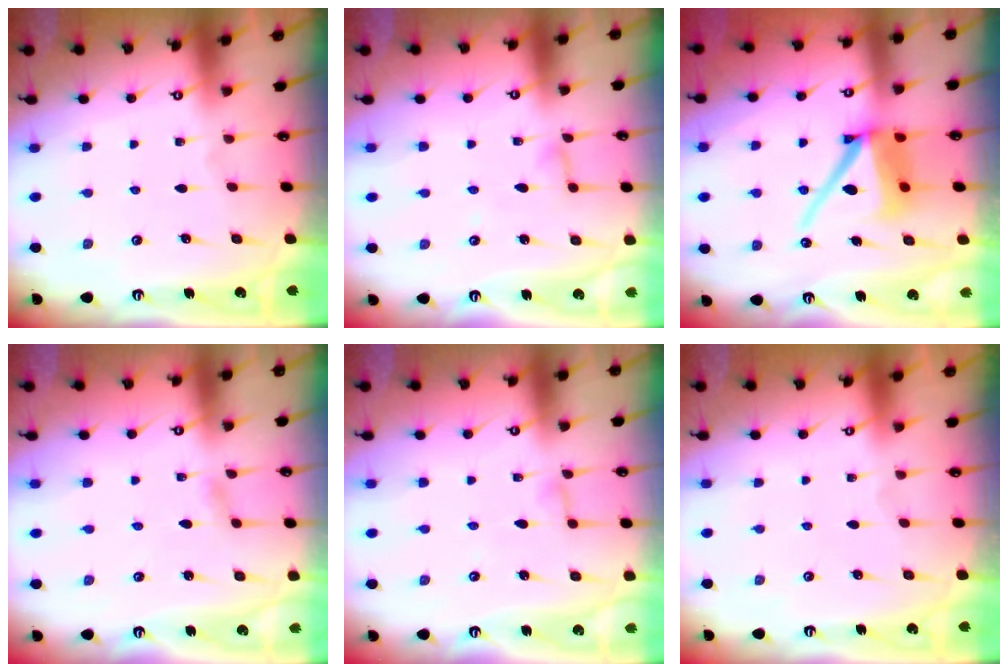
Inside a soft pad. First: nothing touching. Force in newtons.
{"total": 3.9, "press": 3.9, "slide": 0.4}
{"total": 12.8, "press": 12.7, "slide": 1.5}
{"total": 2.0, "press": 2.0, "slide": 0.2}
{"total": 2.5, "press": 2.5, "slide": 0.2}
{"total": 0.0}